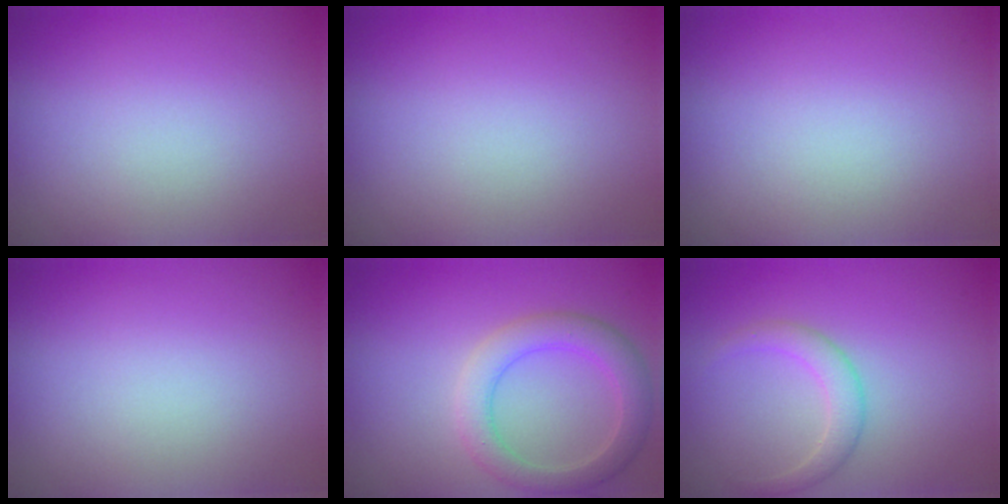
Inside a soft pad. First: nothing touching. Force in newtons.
{"total": 0.0}
{"total": 0.0}
{"total": 0.0}
{"total": 4.0, "press": 3.9, "slide": 0.4}
{"total": 2.2, "press": 2.1, "slide": 0.1}